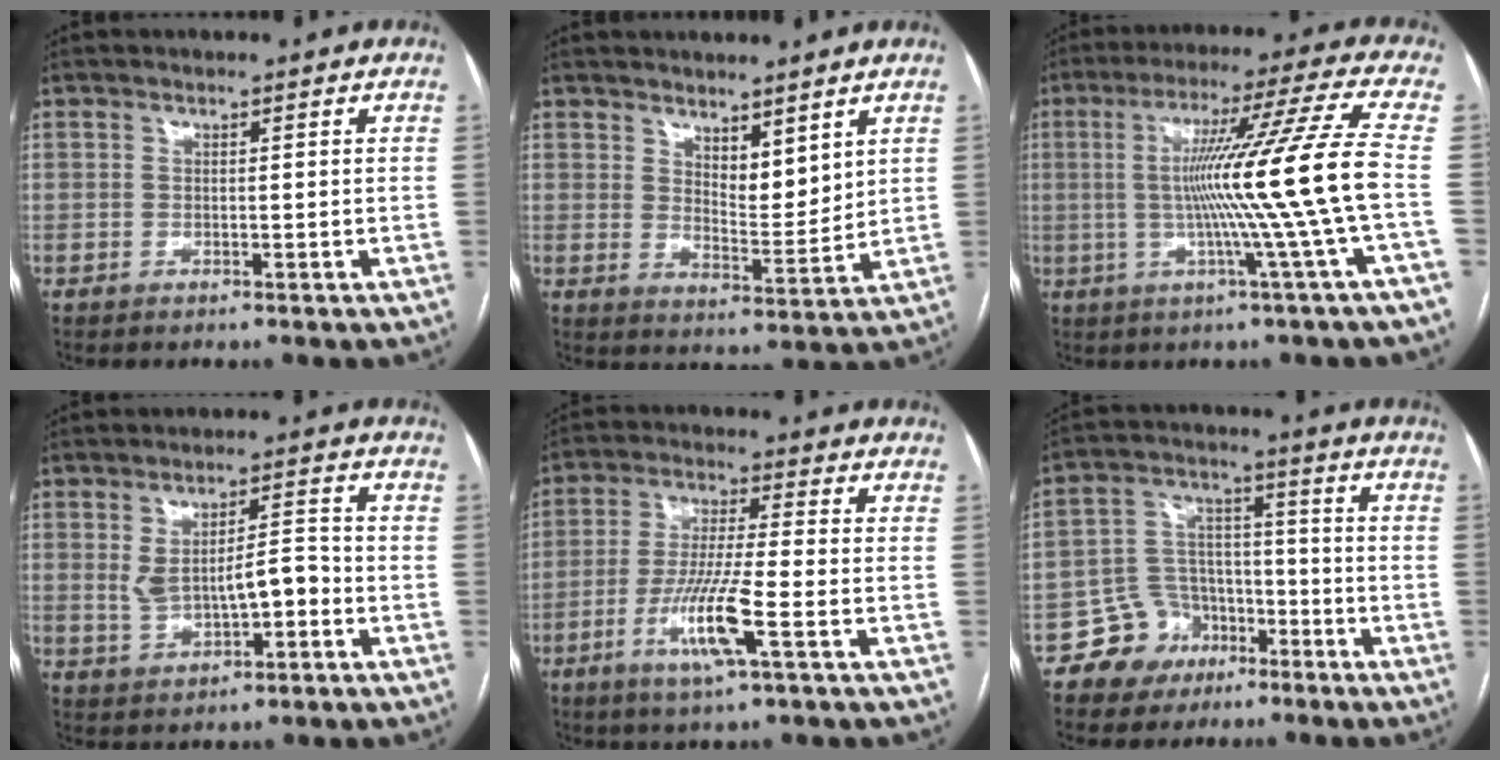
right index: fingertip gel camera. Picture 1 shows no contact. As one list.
[{"total": 5.8, "force": [4.1, 2.2, 3.5], "torque": [-0.058, -0.018, 0.078]}, {"total": 15.3, "force": [-1.6, -3.4, 14.8], "torque": [-0.235, -0.004, -0.030]}, {"total": 7.1, "force": [-0.9, 2.8, 6.5], "torque": [-0.115, 0.019, -0.002]}, {"total": 9.8, "force": [-3.8, 0.1, 9.0], "torque": [-0.178, -0.011, -0.074]}, {"total": 8.9, "force": [-5.1, 7.2, 1.4], "torque": [-0.022, 0.034, -0.079]}]